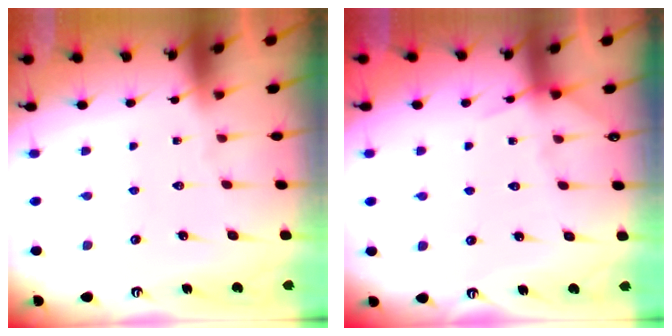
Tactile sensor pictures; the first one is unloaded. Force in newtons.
{"total": 4.7, "press": 4.6, "slide": 0.7}